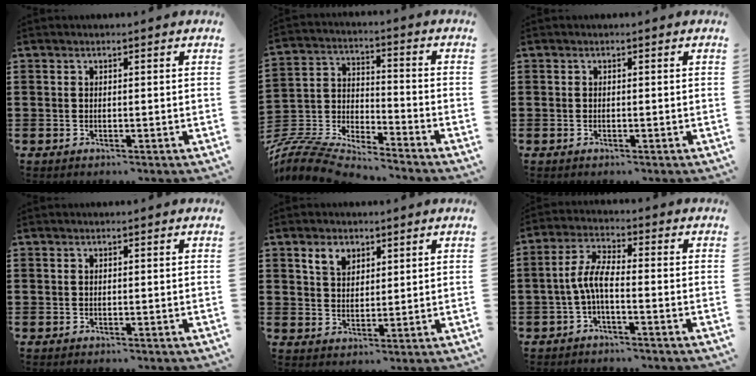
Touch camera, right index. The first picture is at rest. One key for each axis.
{"total": 7.1, "fx": -6.9, "fy": 0.9, "fz": 1.3, "tx": -0.048, "ty": -0.009, "tz": -0.146}
{"total": 0.0}
{"total": 0.0}
{"total": 4.1, "fx": 2.4, "fy": 3.3, "fz": -0.1, "tx": -0.020, "ty": 0.007, "tz": 0.044}
{"total": 5.1, "fx": -1.6, "fy": 1.4, "fz": 4.6, "tx": -0.112, "ty": -0.003, "tz": -0.040}